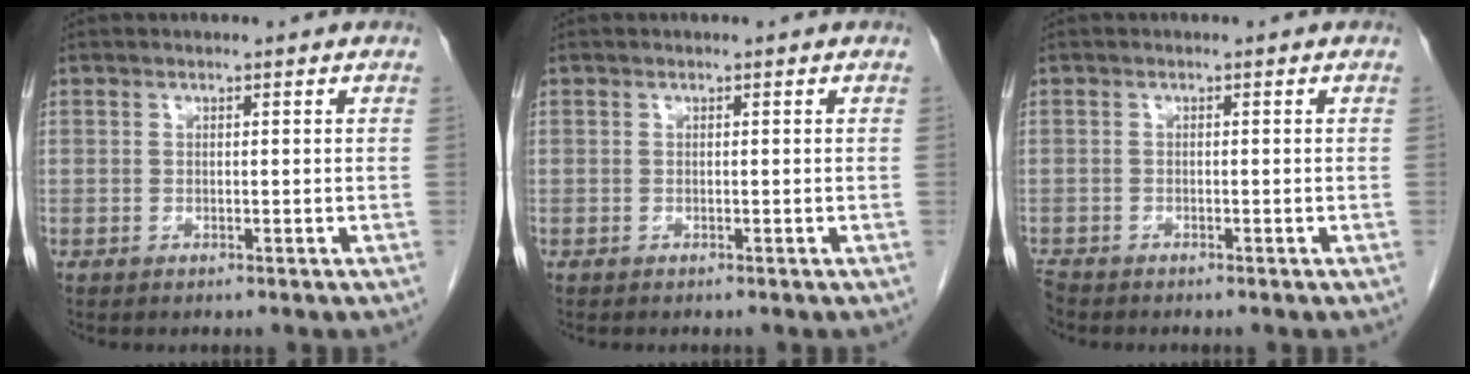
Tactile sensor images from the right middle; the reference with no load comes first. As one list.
[{"total": 0.0}, {"total": 1.5, "force": [-1.5, 0.4, 0.3], "torque": [-0.010, -0.005, -0.027]}]